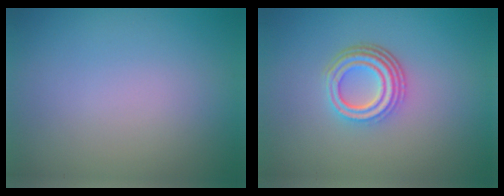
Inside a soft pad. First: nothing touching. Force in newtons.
{"total": 4.6, "press": 3.3, "slide": 3.2}